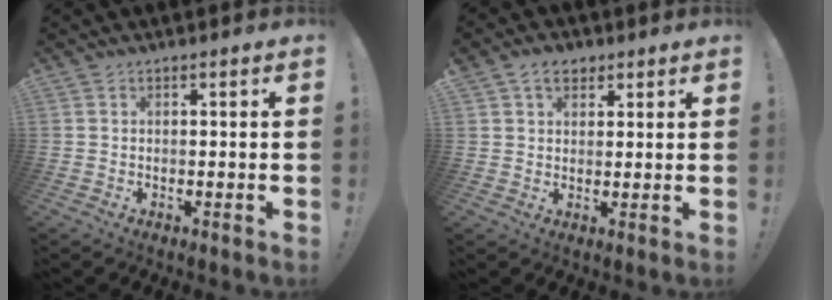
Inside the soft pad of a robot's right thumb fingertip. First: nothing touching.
{"total": 5.8, "force": [3.2, 4.0, 2.6], "torque": [-0.040, -0.005, 0.060]}